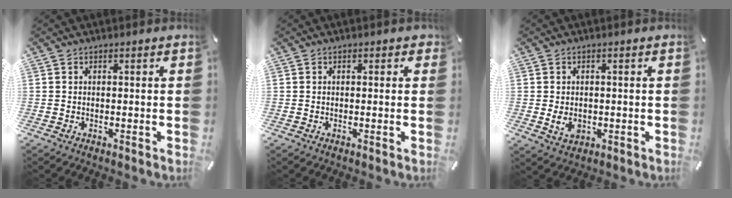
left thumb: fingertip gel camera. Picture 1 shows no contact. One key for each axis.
{"total": 0.9, "fx": 0.0, "fy": 0.6, "fz": 0.6, "tx": -0.003, "ty": 0.002, "tz": -0.004}
{"total": 3.7, "fx": -0.6, "fy": 2.8, "fz": 2.4, "tx": -0.040, "ty": -0.001, "tz": -0.011}